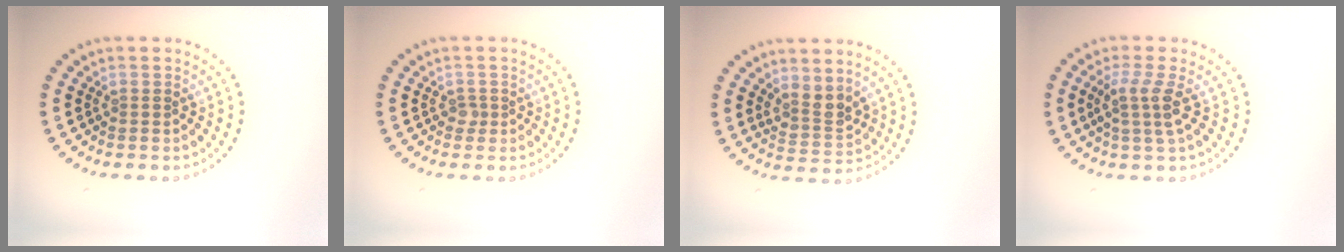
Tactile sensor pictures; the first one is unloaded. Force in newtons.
{"total": 0.8, "press": 0.6, "slide": 0.6}
{"total": 2.5, "press": 1.9, "slide": 1.6}
{"total": 2.5, "press": 1.9, "slide": 1.6}